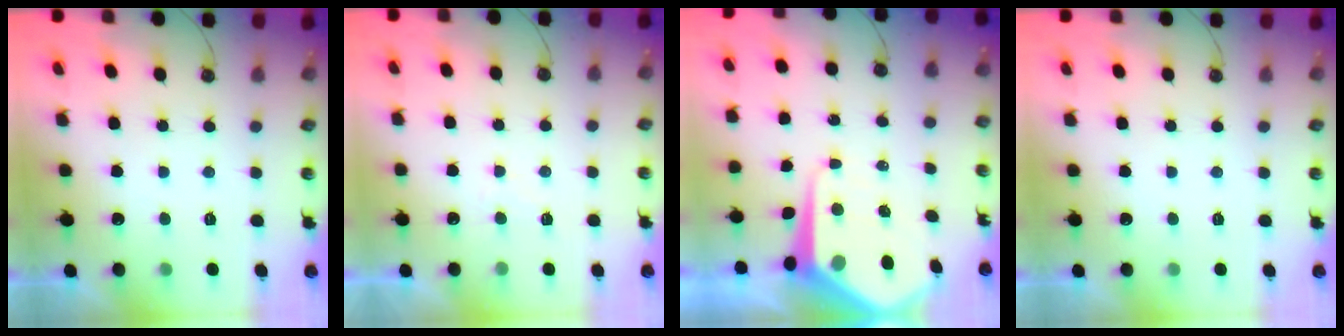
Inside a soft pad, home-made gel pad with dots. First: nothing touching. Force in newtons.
{"total": 3.2, "press": 3.2, "slide": 0.4}
{"total": 10.5, "press": 10.5, "slide": 0.8}
{"total": 0.0}